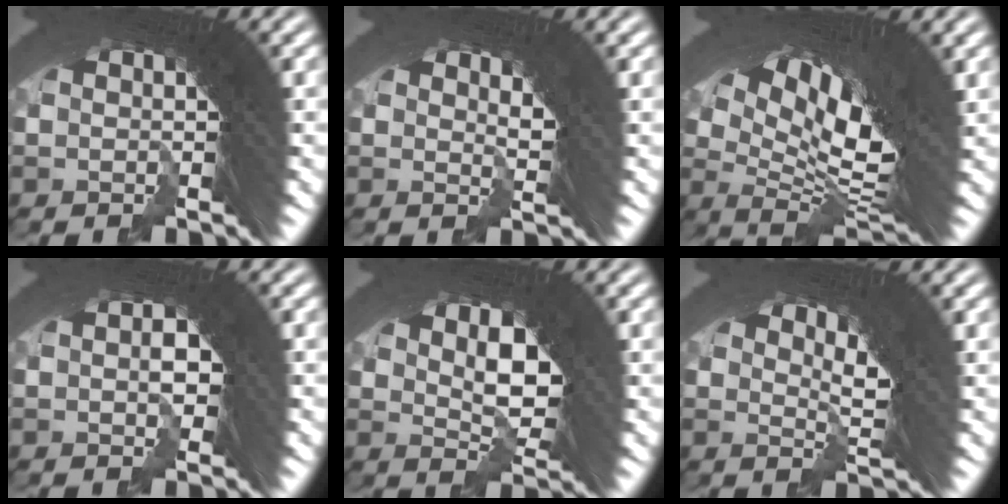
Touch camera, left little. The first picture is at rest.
{"total": 1.8, "force": [1.0, 0.5, 1.4], "torque": [-0.033, -0.011, 0.021]}
{"total": 13.0, "force": [2.3, 6.7, 10.9], "torque": [-0.176, -0.010, 0.040]}
{"total": 1.5, "force": [-0.7, 1.1, 0.8], "torque": [-0.027, -0.011, -0.009]}
{"total": 4.7, "force": [0.1, 2.9, 3.7], "torque": [-0.073, -0.021, 0.008]}
{"total": 3.6, "force": [1.7, 0.9, 3.1], "torque": [-0.059, -0.010, 0.031]}